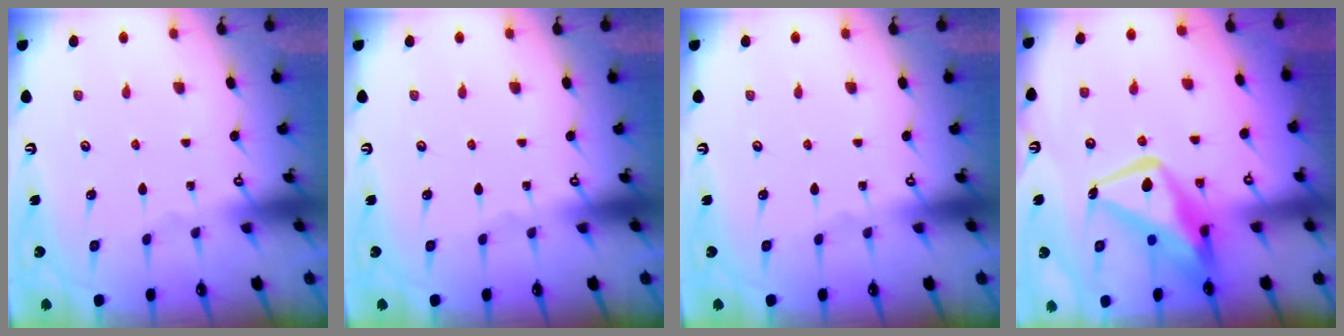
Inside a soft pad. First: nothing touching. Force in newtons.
{"total": 0.0}
{"total": 0.0}
{"total": 15.5, "press": 15.4, "slide": 1.7}